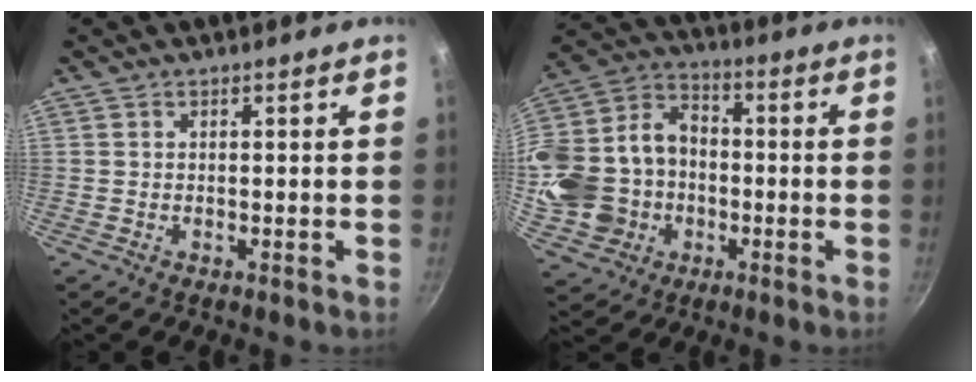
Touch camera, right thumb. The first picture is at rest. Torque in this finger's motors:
{"motor_torque": [0.14, 0.57, 0.10, -0.08, 0.24]}